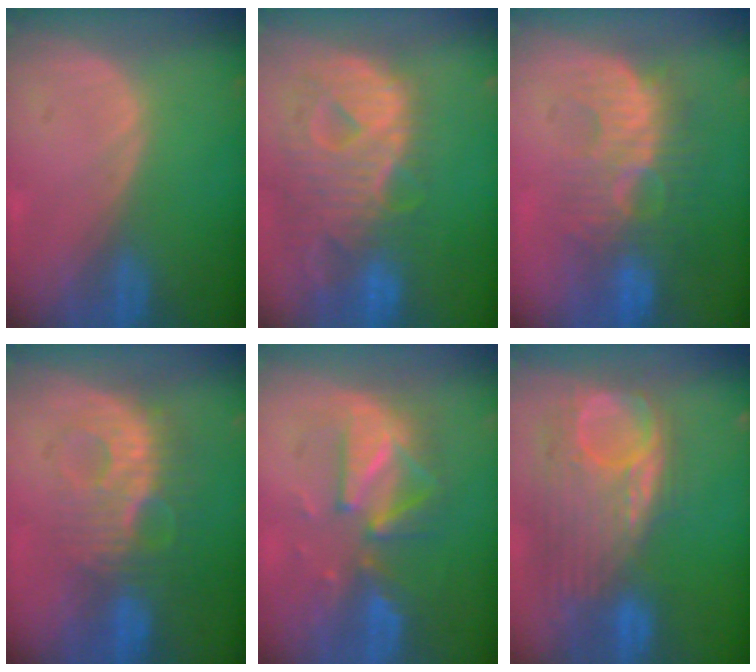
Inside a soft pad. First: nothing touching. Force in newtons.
{"total": 12.8, "press": 10.9, "slide": 6.8}
{"total": 9.1, "press": 8.9, "slide": 1.7}
{"total": 9.2, "press": 8.6, "slide": 3.1}
{"total": 8.2, "press": 8.2, "slide": 0.7}
{"total": 11.9, "press": 10.4, "slide": 5.8}